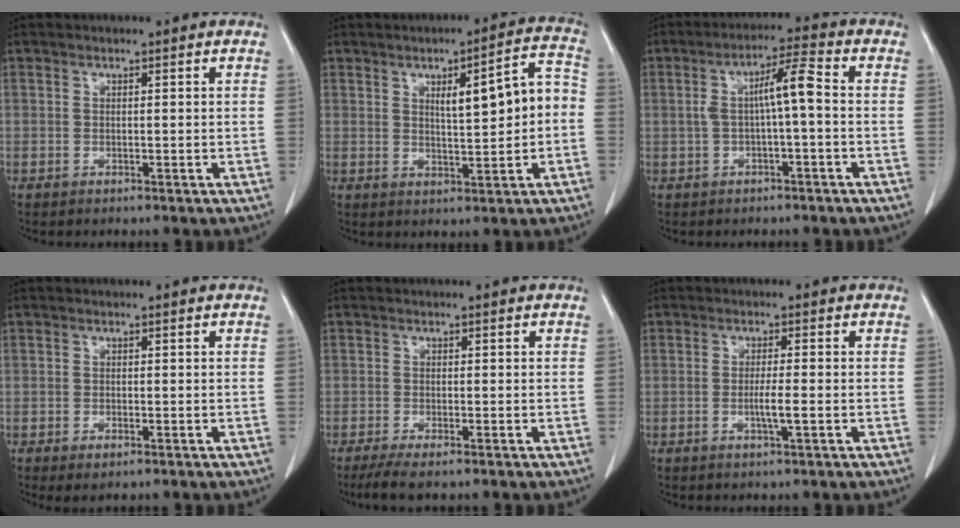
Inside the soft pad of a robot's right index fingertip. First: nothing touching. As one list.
[{"total": 8.7, "force": [0.5, 1.7, 8.5], "torque": [-0.119, 0.029, 0.012]}, {"total": 6.0, "force": [-0.1, 0.5, 6.0], "torque": [-0.103, 0.021, 0.000]}, {"total": 1.7, "force": [-0.9, 0.7, 1.3], "torque": [-0.020, -0.003, -0.006]}, {"total": 3.5, "force": [-2.6, 0.4, 2.4], "torque": [-0.043, -0.009, -0.047]}, {"total": 2.9, "force": [-0.8, -0.2, 2.8], "torque": [-0.053, -0.004, -0.014]}]